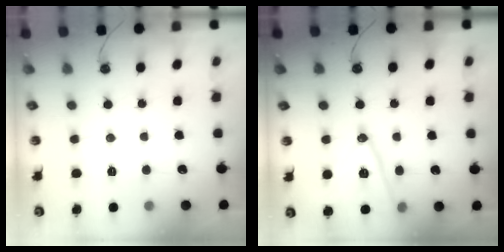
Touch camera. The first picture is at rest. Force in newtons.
{"total": 12.2, "press": 11.7, "slide": 3.3}